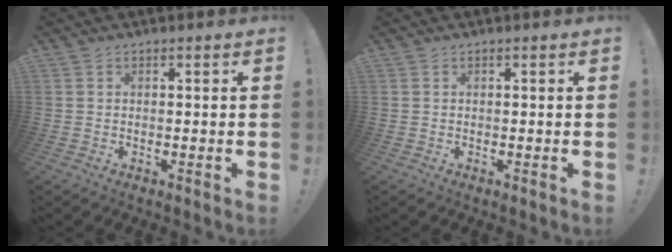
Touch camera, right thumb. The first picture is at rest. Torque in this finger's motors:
{"motor_torque": [-0.03, -0.11, 0.05, 0.06, 0.00]}